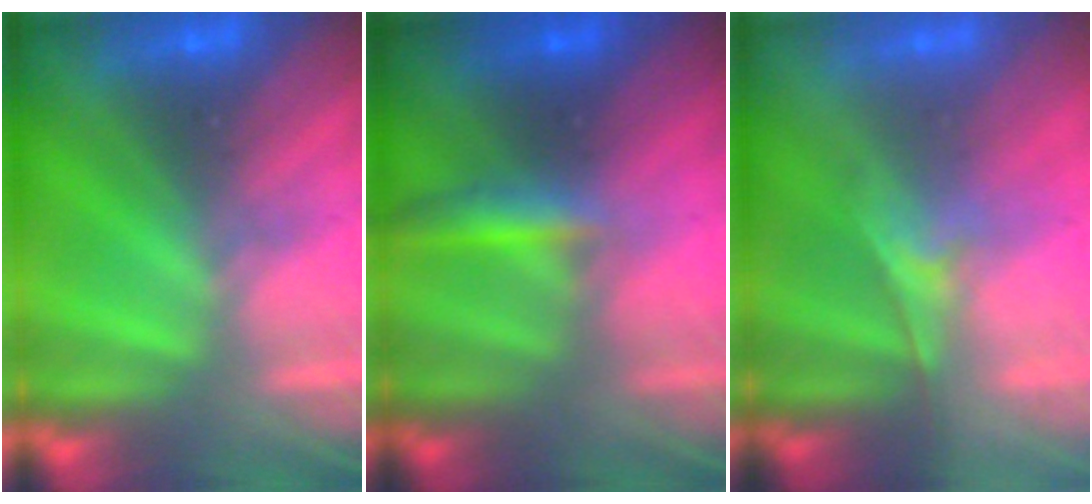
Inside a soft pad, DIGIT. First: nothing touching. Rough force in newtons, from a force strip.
{"total": 2.9}
{"total": 2.0}